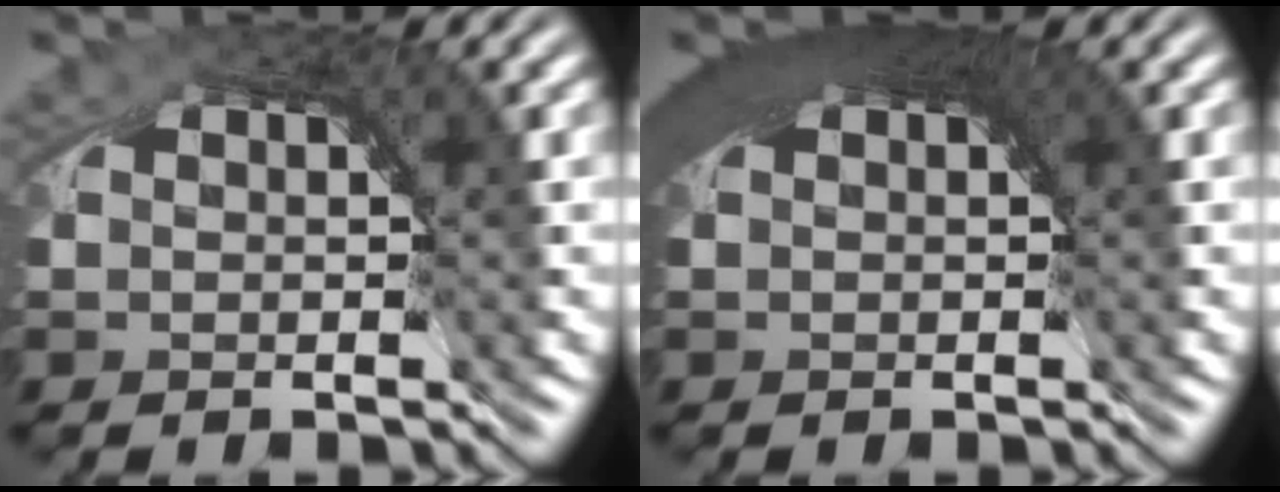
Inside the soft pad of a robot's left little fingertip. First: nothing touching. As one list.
[{"total": 5.9, "force": [1.9, 2.1, 5.2], "torque": [-0.060, 0.017, 0.021]}]